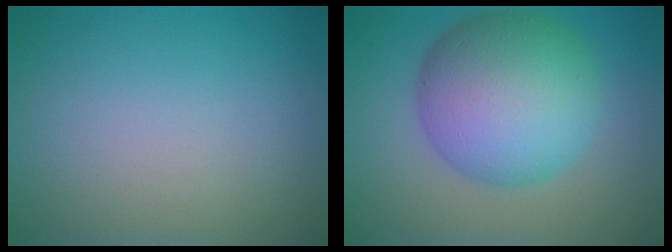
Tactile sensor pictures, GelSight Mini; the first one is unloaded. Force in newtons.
{"total": 10.6, "press": 10.6, "slide": 0.1}